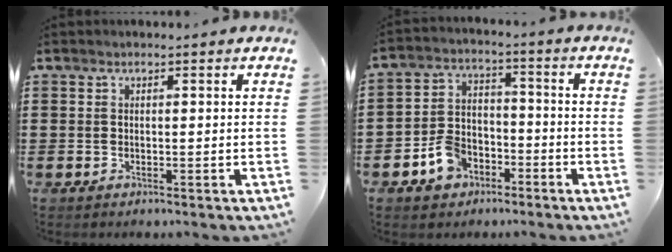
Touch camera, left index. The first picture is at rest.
{"total": 6.3, "force": [-3.9, 4.2, 2.5], "torque": [-0.064, 0.018, -0.076]}